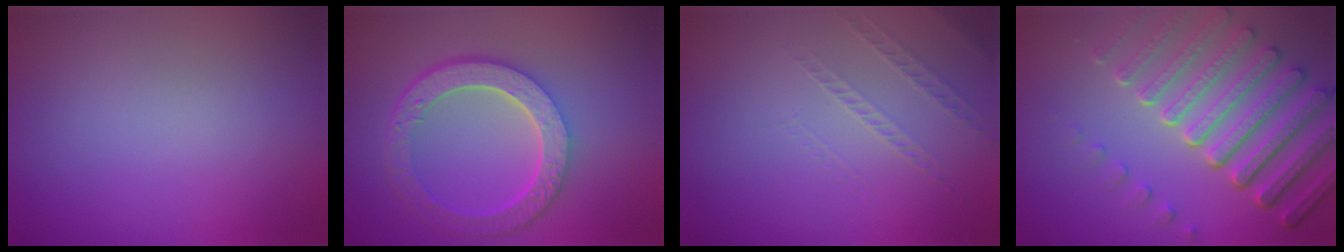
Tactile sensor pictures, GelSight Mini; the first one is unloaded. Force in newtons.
{"total": 6.3, "press": 4.7, "slide": 4.2}
{"total": 1.1, "press": 0.6, "slide": 0.9}
{"total": 8.0, "press": 5.8, "slide": 5.5}